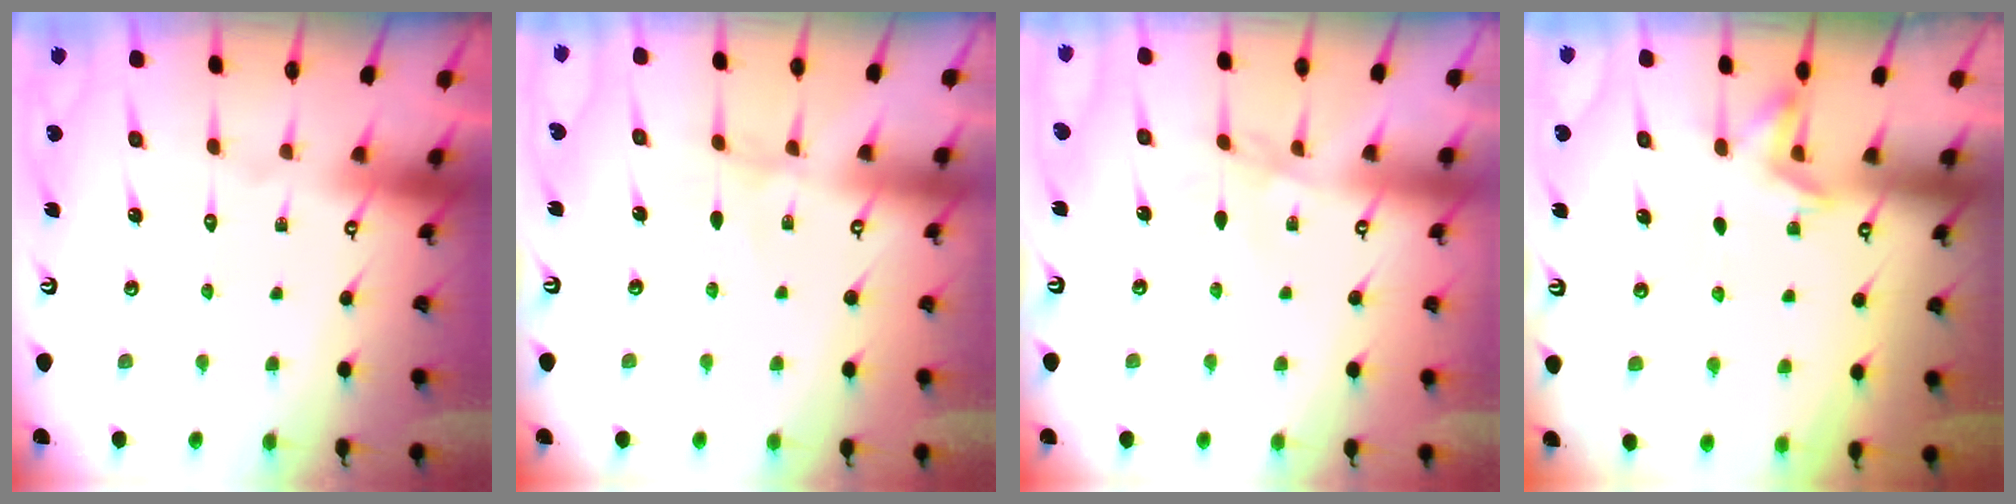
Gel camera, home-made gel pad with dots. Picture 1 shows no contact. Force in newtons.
{"total": 2.9, "press": 2.9, "slide": 0.4}
{"total": 2.3, "press": 2.3, "slide": 0.4}
{"total": 3.6, "press": 3.1, "slide": 1.7}